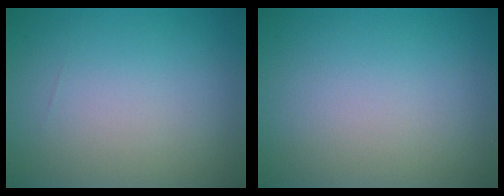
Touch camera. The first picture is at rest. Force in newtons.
{"total": 0.0}